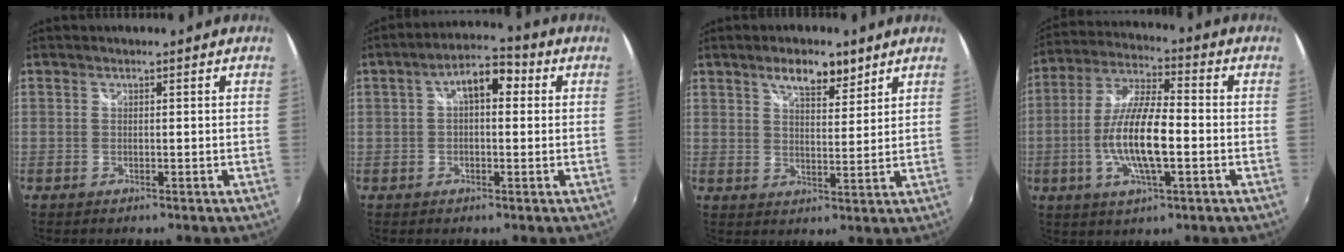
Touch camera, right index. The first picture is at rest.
{"total": 7.2, "force": [1.5, 3.7, 6.0], "torque": [-0.104, 0.022, 0.022]}
{"total": 7.0, "force": [4.8, 2.7, 4.3], "torque": [-0.066, 0.004, 0.079]}
{"total": 13.3, "force": [-2.8, 3.6, 12.5], "torque": [-0.252, -0.003, -0.053]}